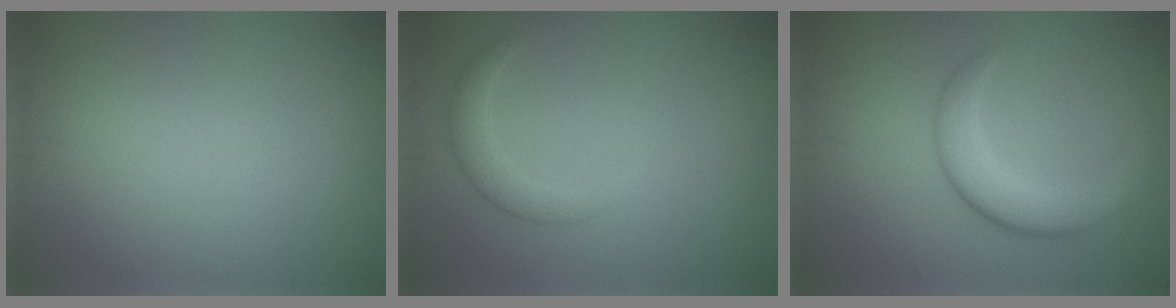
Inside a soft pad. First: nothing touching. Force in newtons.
{"total": 2.2, "press": 2.2, "slide": 0.1}
{"total": 4.9, "press": 4.9, "slide": 0.2}